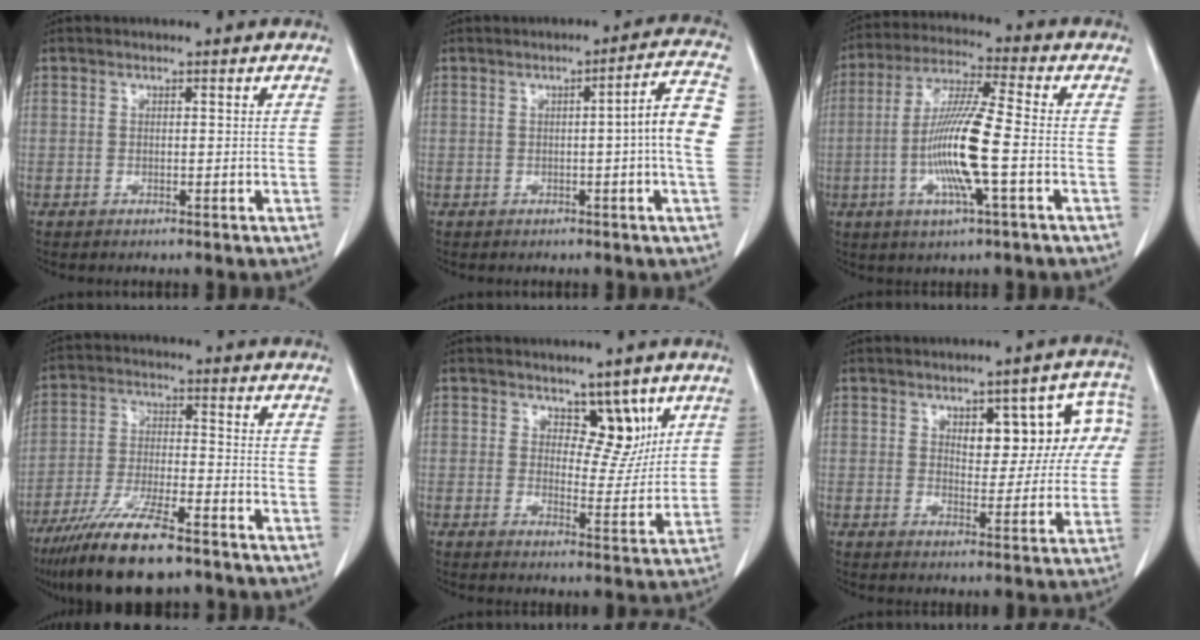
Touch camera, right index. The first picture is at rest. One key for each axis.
{"total": 6.9, "fx": -0.2, "fy": -0.7, "fz": 6.9, "tx": -0.088, "ty": 0.008, "tz": -0.008}
{"total": 12.5, "fx": -2.6, "fy": 0.3, "fz": 12.2, "tx": -0.243, "ty": -0.008, "tz": -0.057}
{"total": 13.1, "fx": -9.7, "fy": 2.3, "fz": 8.5, "tx": -0.161, "ty": -0.032, "tz": -0.172}
{"total": 6.2, "fx": 3.4, "fy": 3.3, "fz": 4.0, "tx": -0.041, "ty": -0.007, "tz": 0.053}
{"total": 10.2, "fx": 3.0, "fy": 4.7, "fz": 8.6, "tx": -0.091, "ty": 0.033, "tz": 0.040}